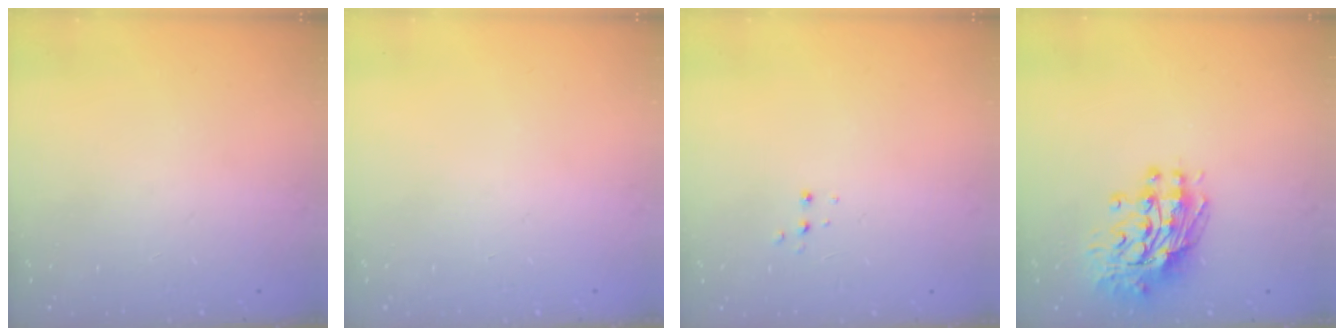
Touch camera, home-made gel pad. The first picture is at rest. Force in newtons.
{"total": 0.0}
{"total": 2.7, "press": 2.7, "slide": 0.5}
{"total": 11.5, "press": 11.4, "slide": 1.2}